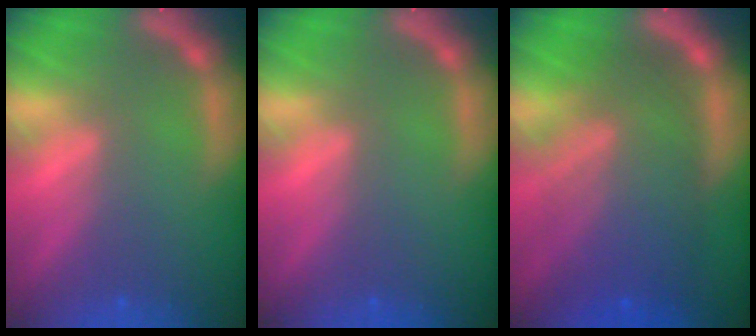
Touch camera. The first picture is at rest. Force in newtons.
{"total": 0.0}
{"total": 10.1}